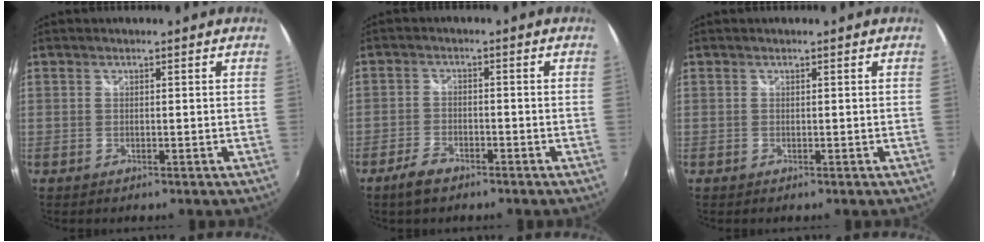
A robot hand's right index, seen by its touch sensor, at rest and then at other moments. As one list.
[{"total": 4.3, "force": [-3.3, 1.8, 2.1], "torque": [-0.059, 0.000, -0.062]}, {"total": 0.0}]